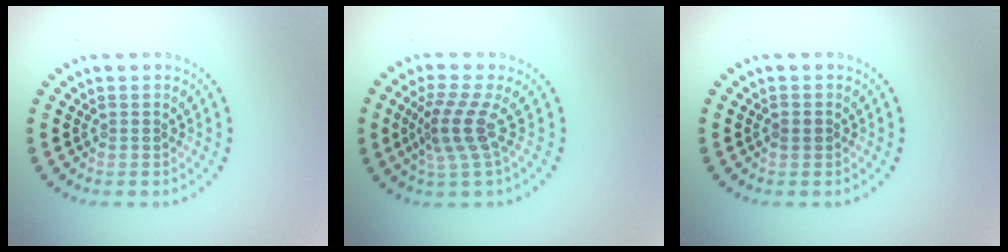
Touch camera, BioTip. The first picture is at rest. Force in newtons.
{"total": 3.4, "press": 2.4, "slide": 2.4}
{"total": 0.9, "press": 0.8, "slide": 0.3}